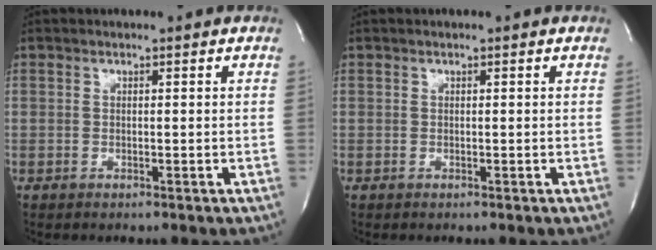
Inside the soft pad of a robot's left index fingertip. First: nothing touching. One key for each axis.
{"total": 0.0}